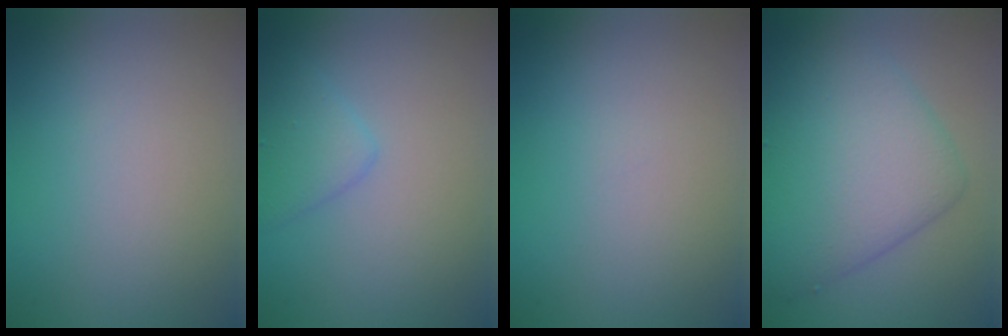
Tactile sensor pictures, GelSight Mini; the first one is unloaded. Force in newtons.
{"total": 2.3, "press": 2.3, "slide": 0.0}
{"total": 0.0}
{"total": 7.6, "press": 7.6, "slide": 0.0}